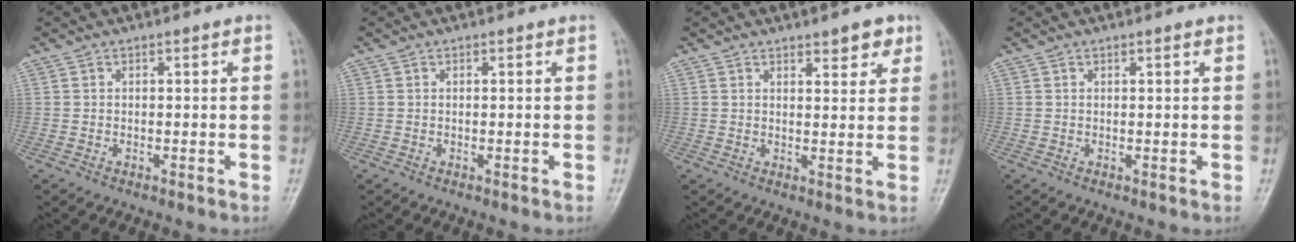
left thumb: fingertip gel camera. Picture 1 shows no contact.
{"total": 0.0}
{"total": 4.2, "force": [2.8, 1.7, 2.6], "torque": [-0.014, -0.014, 0.035]}
{"total": 0.6, "force": [0.4, 0.1, 0.5], "torque": [-0.006, 0.000, 0.005]}